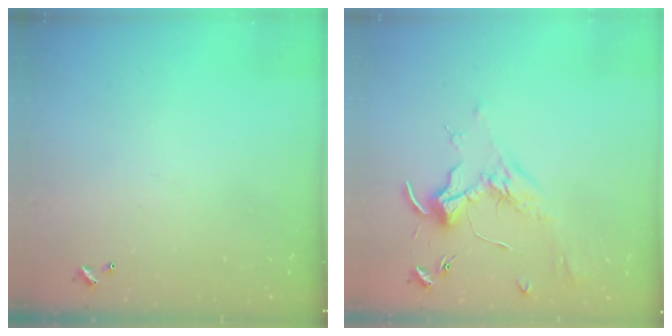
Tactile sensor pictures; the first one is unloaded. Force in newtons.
{"total": 1.9, "press": 1.7, "slide": 0.8}